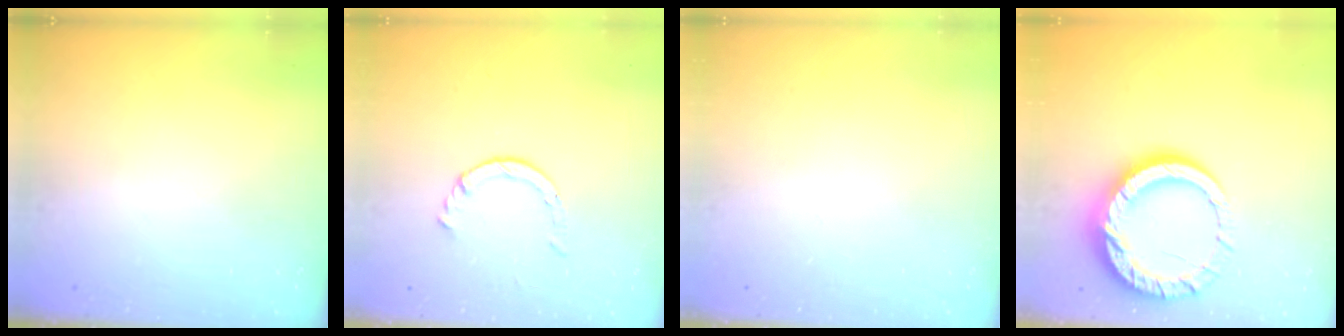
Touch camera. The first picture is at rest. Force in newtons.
{"total": 3.0, "press": 2.9, "slide": 0.3}
{"total": 0.0}
{"total": 16.0, "press": 15.9, "slide": 1.4}